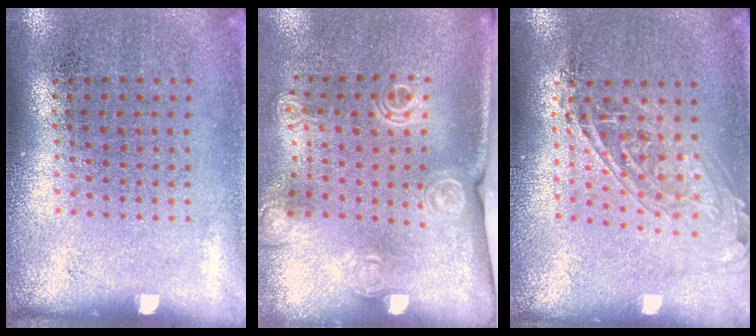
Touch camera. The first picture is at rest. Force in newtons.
{"total": 2.0, "press": 1.6, "slide": 1.3}
{"total": 1.6, "press": 1.3, "slide": 0.9}